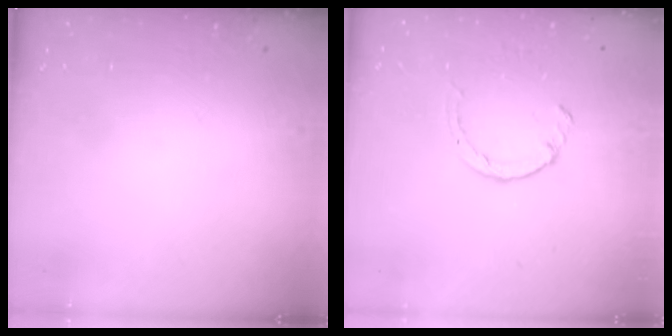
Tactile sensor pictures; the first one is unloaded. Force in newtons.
{"total": 1.4, "press": 1.3, "slide": 0.3}